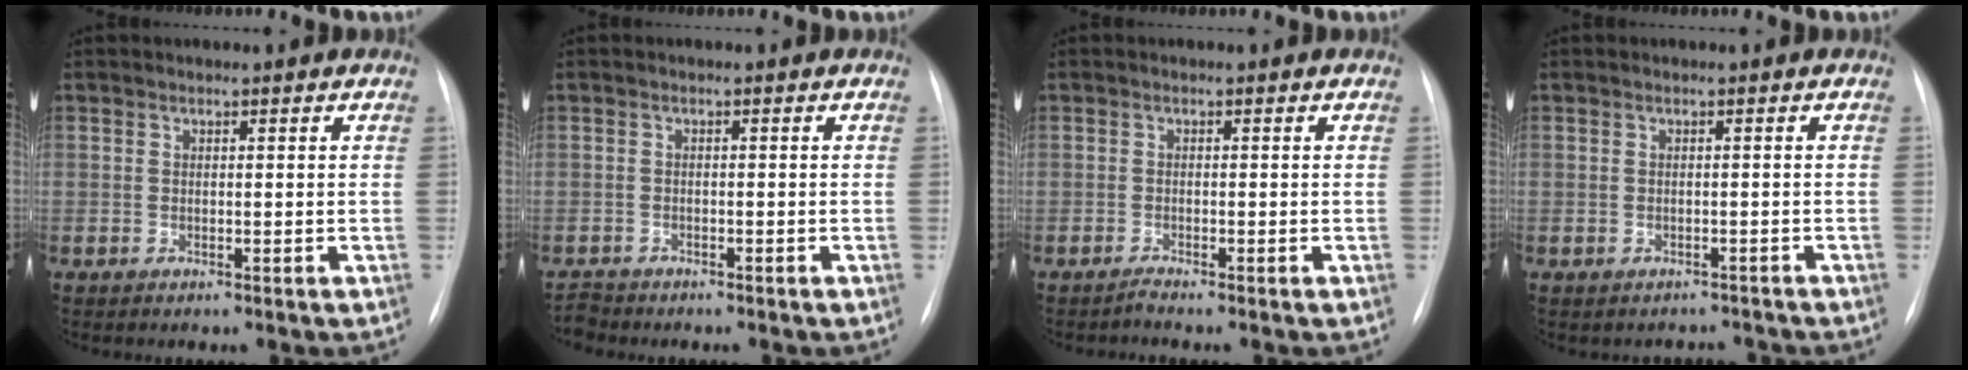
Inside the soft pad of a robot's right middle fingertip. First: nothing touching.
{"total": 2.1, "force": [-2.1, 0.4, -0.5], "torque": [0.007, -0.010, -0.037]}
{"total": 0.9, "force": [-0.8, -0.3, 0.1], "torque": [-0.001, -0.003, -0.016]}
{"total": 2.6, "force": [-2.3, 1.0, -0.6], "torque": [0.012, 0.008, -0.030]}